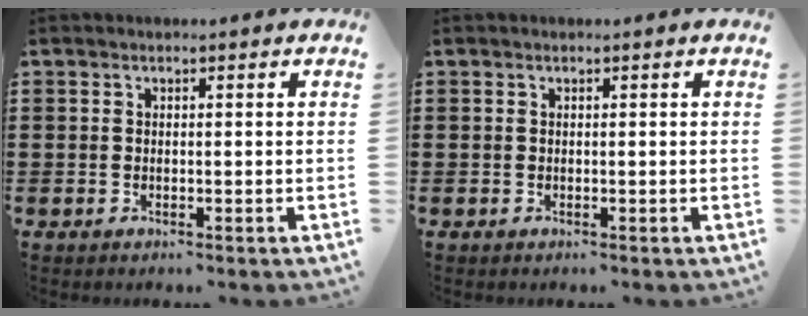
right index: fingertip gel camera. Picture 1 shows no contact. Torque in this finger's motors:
{"motor_torque": [0.00, 2.14, 0.00, 0.00]}